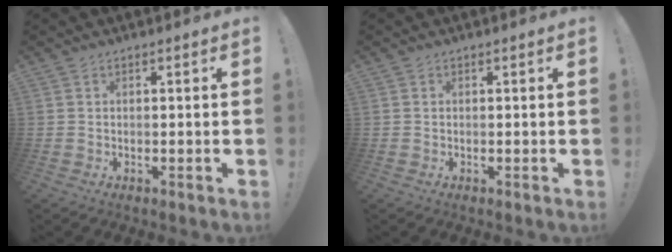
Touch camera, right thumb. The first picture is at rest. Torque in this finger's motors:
{"motor_torque": [-0.09, -0.18, -0.14, 0.14, 0.02]}